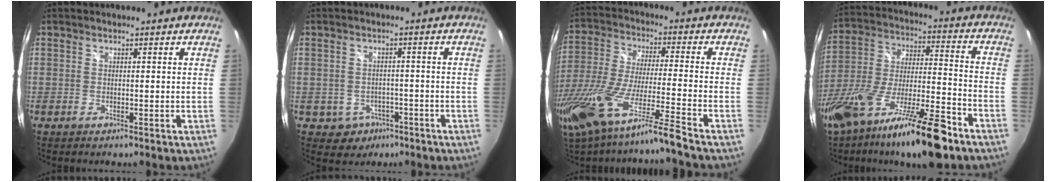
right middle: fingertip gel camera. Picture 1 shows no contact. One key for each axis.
{"total": 4.8, "fx": -2.2, "fy": 4.2, "fz": 0.8, "tx": -0.028, "ty": 0.009, "tz": -0.022}
{"total": 17.1, "fx": -12.8, "fy": -1.1, "fz": 11.3, "tx": -0.213, "ty": -0.053, "tz": -0.228}
{"total": 23.3, "fx": -15.3, "fy": 4.6, "fz": 17.0, "tx": -0.319, "ty": -0.047, "tz": -0.266}